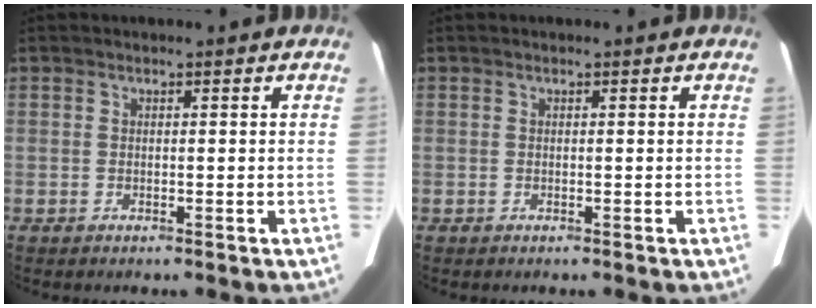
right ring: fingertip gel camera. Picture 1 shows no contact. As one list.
[{"total": 0.0}]